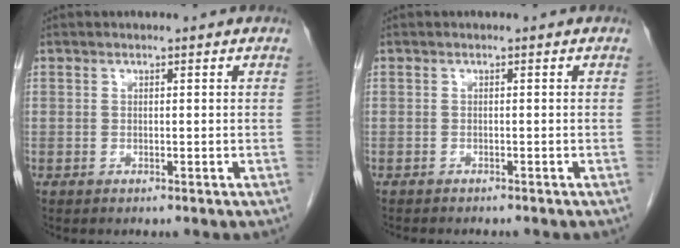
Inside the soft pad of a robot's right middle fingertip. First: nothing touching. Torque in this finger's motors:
{"motor_torque": [0.01, 0.02, 0.01, 0.02]}